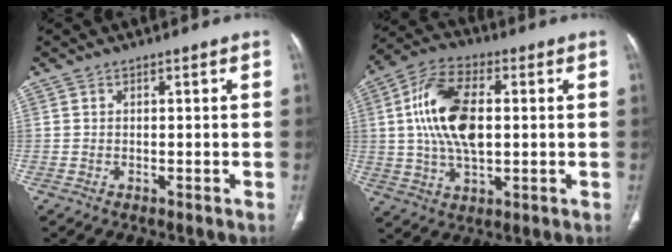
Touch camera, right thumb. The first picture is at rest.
{"total": 15.2, "force": [1.7, 8.0, 12.8], "torque": [-0.248, 0.012, 0.031]}